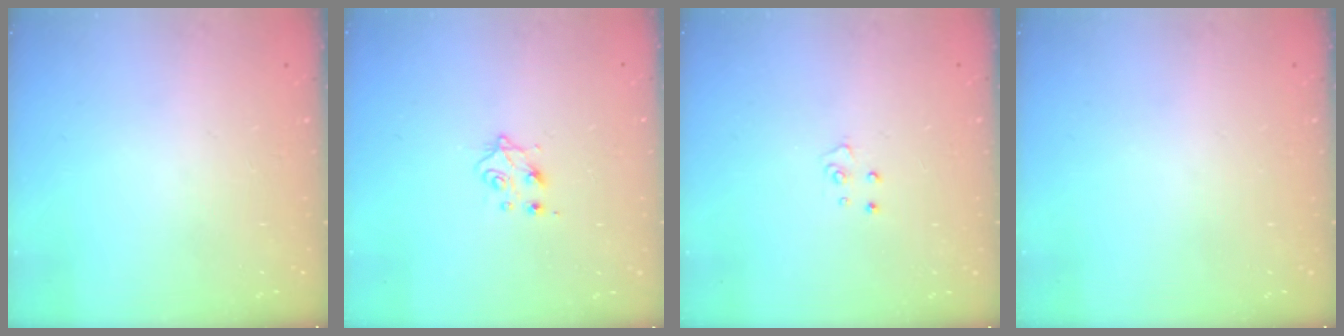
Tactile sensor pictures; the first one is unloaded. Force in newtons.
{"total": 6.8, "press": 6.8, "slide": 0.6}
{"total": 2.9, "press": 2.9, "slide": 0.3}
{"total": 0.0}